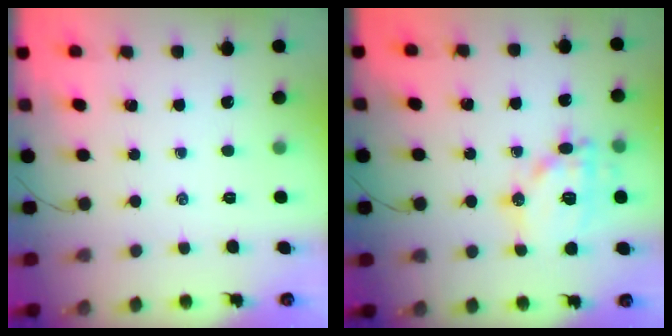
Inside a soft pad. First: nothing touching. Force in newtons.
{"total": 15.7, "press": 15.6, "slide": 1.5}